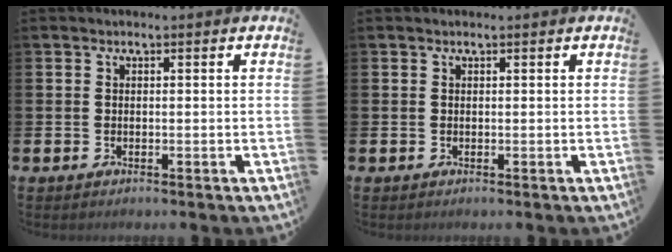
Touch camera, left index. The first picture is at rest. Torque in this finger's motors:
{"motor_torque": [-0.10, -0.04, -0.25, -0.01]}